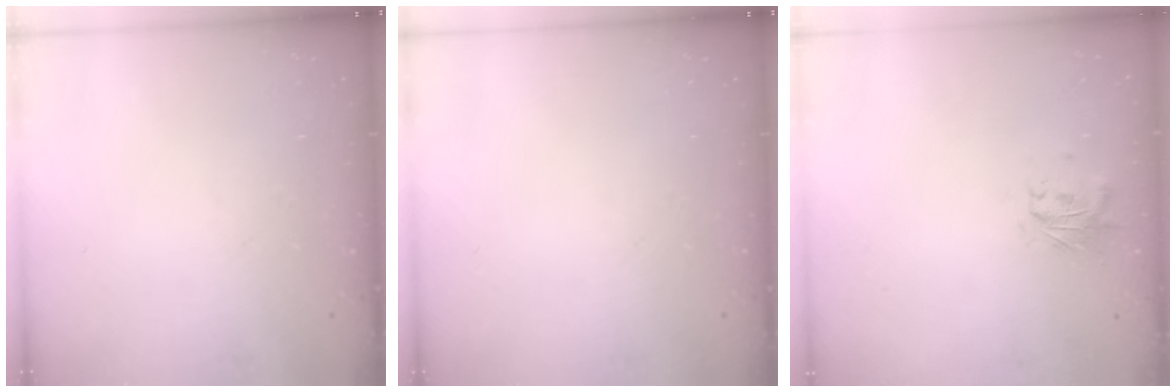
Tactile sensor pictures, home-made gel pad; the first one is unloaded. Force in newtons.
{"total": 0.0}
{"total": 0.7, "press": 0.7, "slide": 0.3}